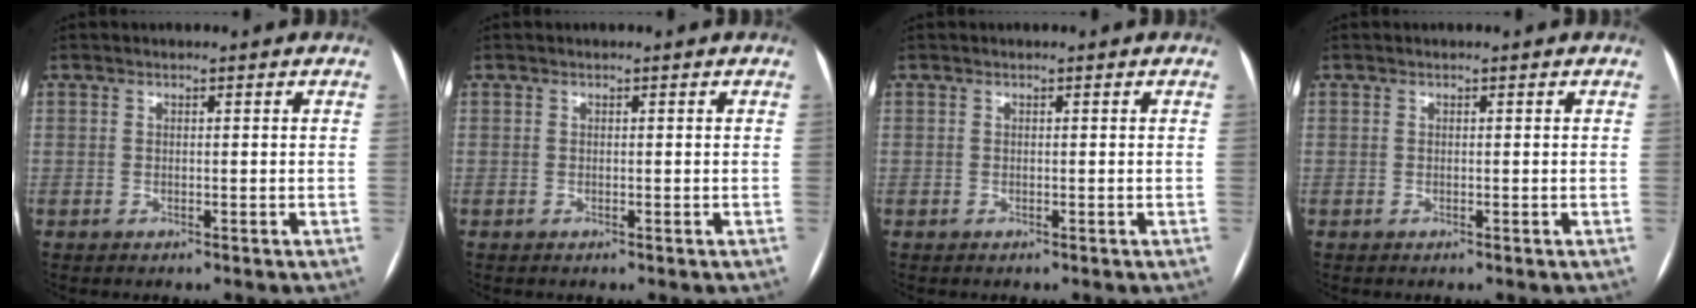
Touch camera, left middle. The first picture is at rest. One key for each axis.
{"total": 0.0}
{"total": 0.0}
{"total": 0.0}